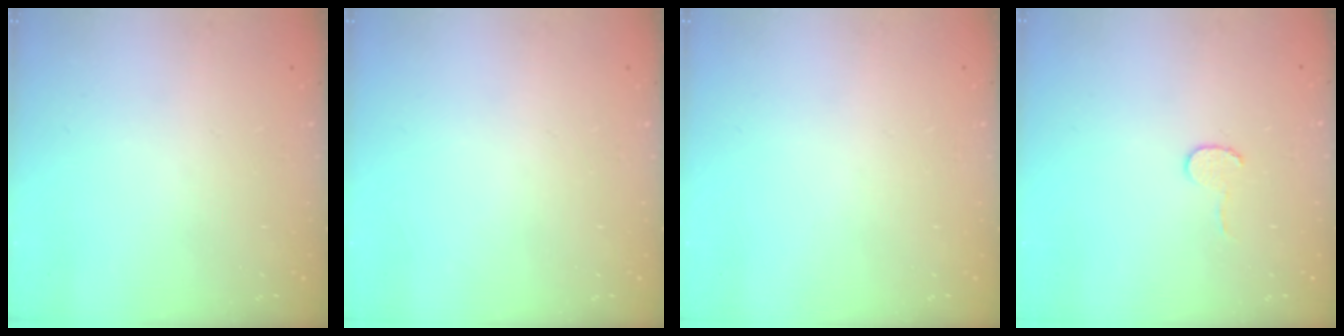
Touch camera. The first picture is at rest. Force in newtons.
{"total": 0.0}
{"total": 0.0}
{"total": 4.5, "press": 4.4, "slide": 0.4}